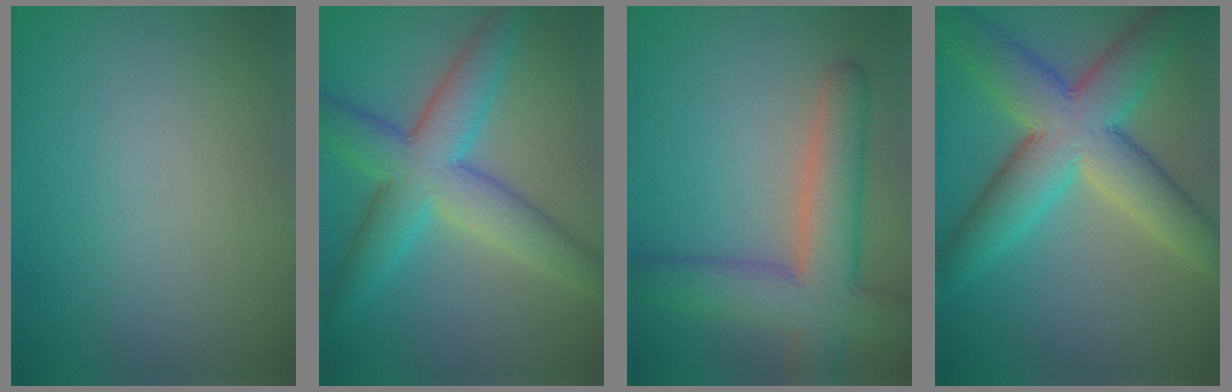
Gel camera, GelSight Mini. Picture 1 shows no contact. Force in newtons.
{"total": 7.8, "press": 7.8, "slide": 0.1}
{"total": 7.7, "press": 7.7, "slide": 0.3}
{"total": 10.1, "press": 10.1, "slide": 0.5}